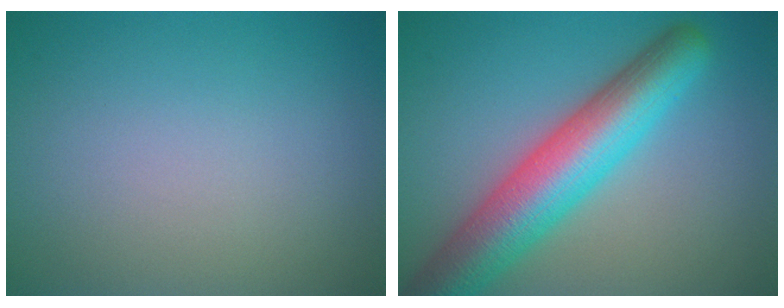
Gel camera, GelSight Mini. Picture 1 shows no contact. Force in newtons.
{"total": 9.1, "press": 9.1, "slide": 0.5}